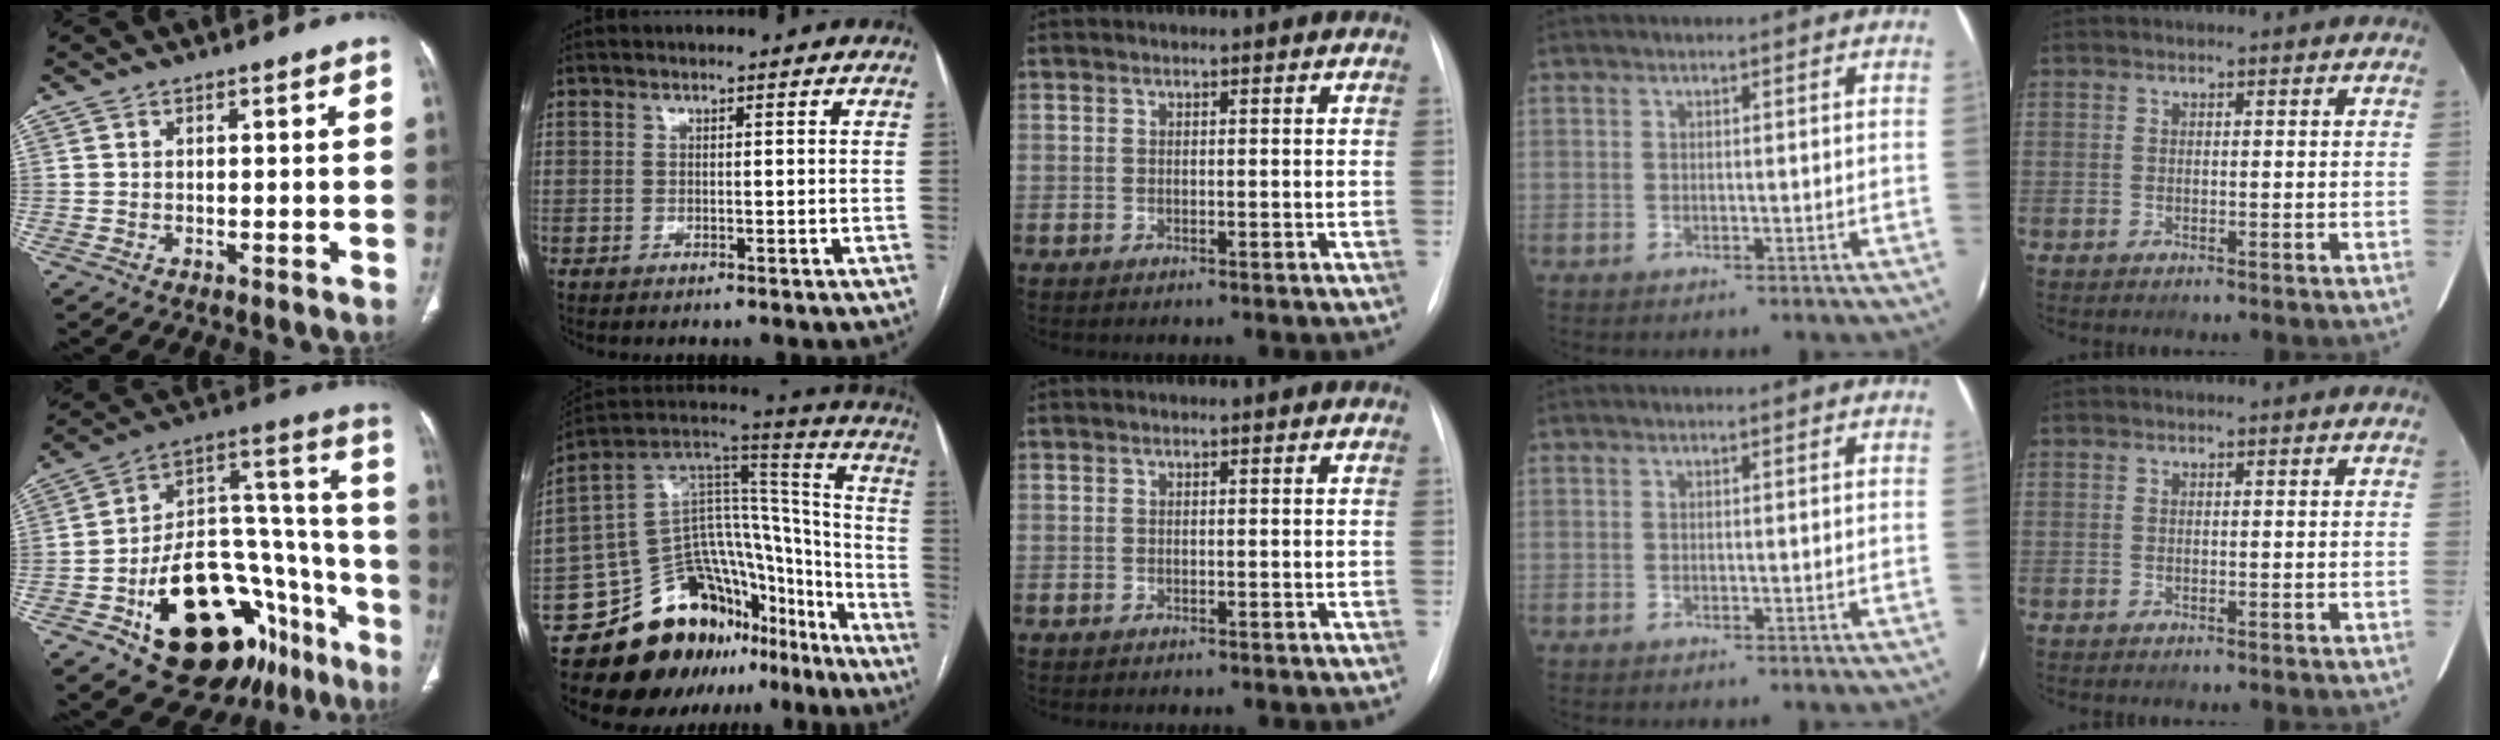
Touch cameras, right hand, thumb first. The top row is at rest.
{"thumb": {"total": 30.0, "force": [-14.1, 16.5, 20.7], "torque": [-0.240, 0.114, -0.202]}, "index": {"total": 23.5, "force": [-16.7, 12.4, 10.8], "torque": [-0.133, 0.082, -0.254]}}